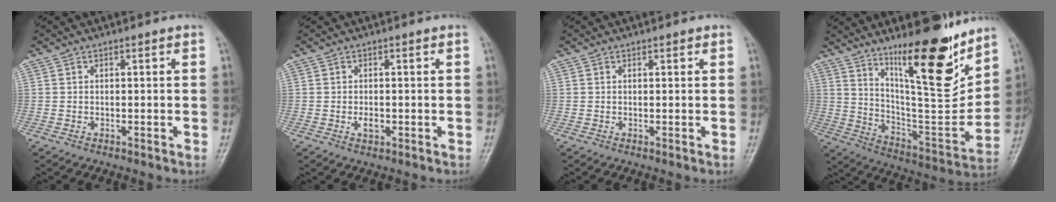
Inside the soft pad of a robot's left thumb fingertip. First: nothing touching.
{"total": 1.8, "force": [-0.4, 1.1, 1.3], "torque": [-0.019, -0.001, -0.006]}
{"total": 0.7, "force": [0.5, 0.3, 0.4], "torque": [-0.003, -0.001, 0.004]}
{"total": 20.7, "force": [13.9, 5.0, 14.5], "torque": [-0.183, -0.101, 0.236]}